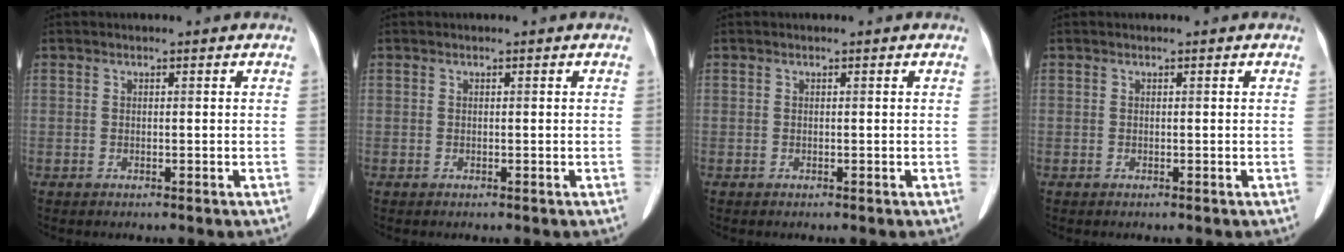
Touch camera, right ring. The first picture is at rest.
{"total": 0.0}
{"total": 0.0}
{"total": 0.0}